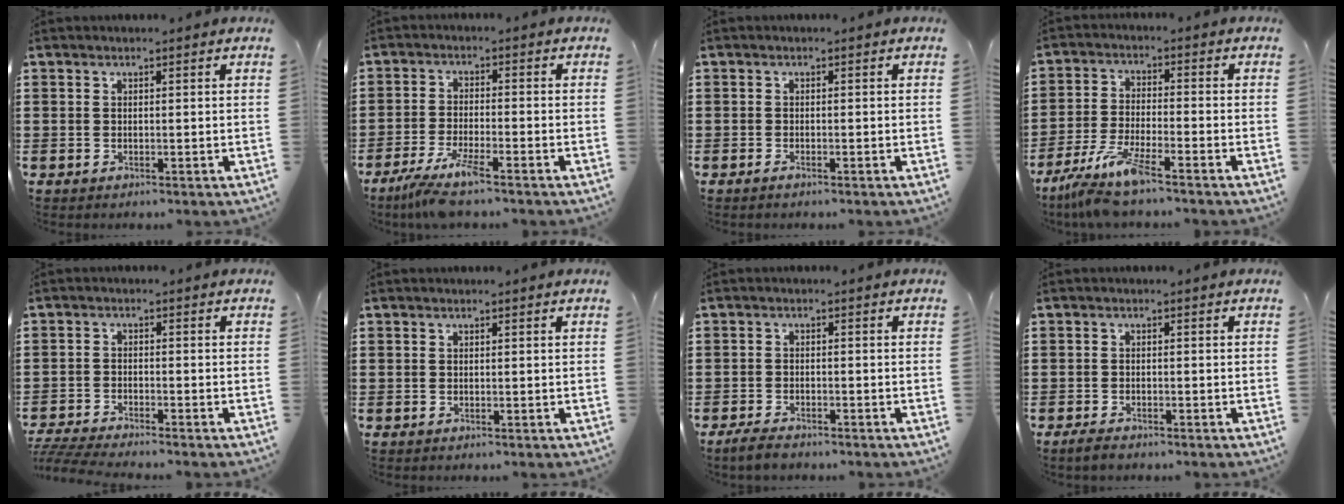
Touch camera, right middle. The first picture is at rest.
{"total": 5.6, "force": [-4.3, -0.1, 3.6], "torque": [-0.086, -0.021, -0.083]}
{"total": 0.6, "force": [-0.4, 0.0, 0.5], "torque": [-0.011, -0.005, -0.006]}
{"total": 8.0, "force": [-6.3, 0.2, 4.9], "torque": [-0.115, -0.022, -0.124]}
{"total": 3.9, "force": [-3.8, 0.0, 0.9], "torque": [-0.029, -0.009, -0.080]}
{"total": 0.0}
{"total": 2.6, "force": [-2.4, 0.8, 0.9], "torque": [-0.025, 0.005, -0.051]}
{"total": 1.6, "force": [-1.4, 0.6, 0.6], "torque": [-0.021, 0.001, -0.031]}